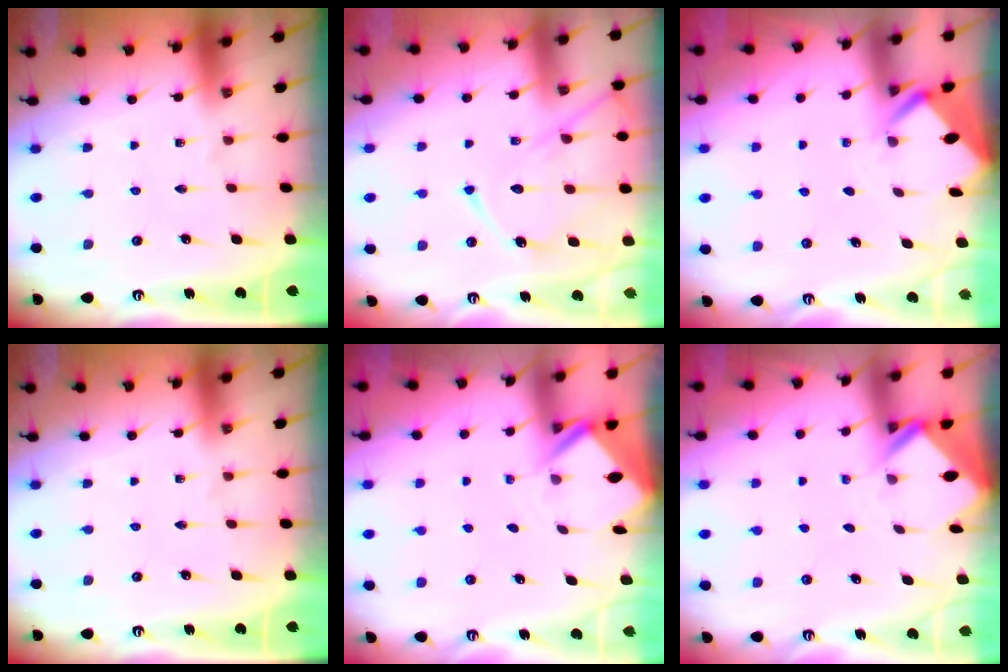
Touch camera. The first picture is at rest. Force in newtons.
{"total": 13.7, "press": 13.7, "slide": 1.2}
{"total": 2.8, "press": 2.8, "slide": 0.2}
{"total": 0.0}
{"total": 2.4, "press": 2.4, "slide": 0.1}
{"total": 2.7, "press": 2.7, "slide": 0.1}